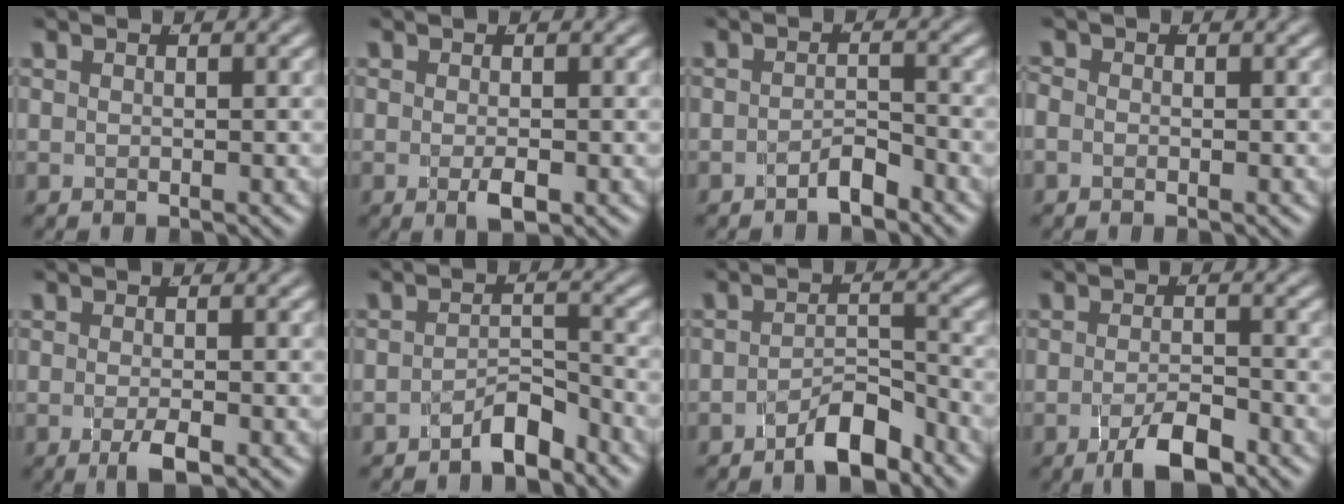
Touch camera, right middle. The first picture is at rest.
{"total": 1.7, "force": [-0.7, 0.4, 1.5], "torque": [-0.028, -0.007, -0.011]}
{"total": 2.1, "force": [-1.9, 0.4, 0.8], "torque": [-0.006, -0.001, -0.036]}
{"total": 1.4, "force": [-0.5, 1.2, 0.5], "torque": [-0.019, -0.006, -0.011]}
{"total": 2.1, "force": [-1.2, 0.4, 1.7], "torque": [-0.032, -0.008, -0.019]}
{"total": 3.4, "force": [-3.0, 0.8, 1.4], "torque": [-0.009, -0.001, -0.053]}
{"total": 3.9, "force": [-3.4, 0.8, 1.8], "torque": [-0.013, -0.002, -0.060]}
{"total": 4.1, "force": [-2.8, 0.9, 2.8], "torque": [-0.041, -0.009, -0.047]}